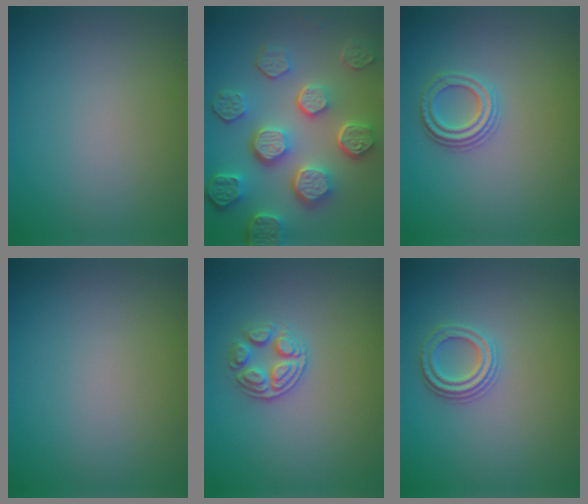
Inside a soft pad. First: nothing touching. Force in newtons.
{"total": 8.5, "press": 6.2, "slide": 5.7}
{"total": 2.3, "press": 2.3, "slide": 0.3}
{"total": 0.0}
{"total": 2.8, "press": 2.7, "slide": 0.7}
{"total": 2.3, "press": 2.3, "slide": 0.3}